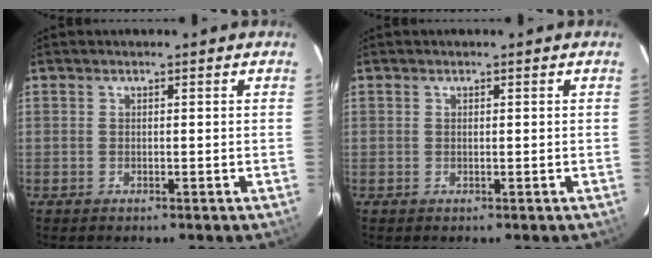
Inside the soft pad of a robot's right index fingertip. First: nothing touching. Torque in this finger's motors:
{"motor_torque": [0.25, 0.23, 0.01, 0.01]}